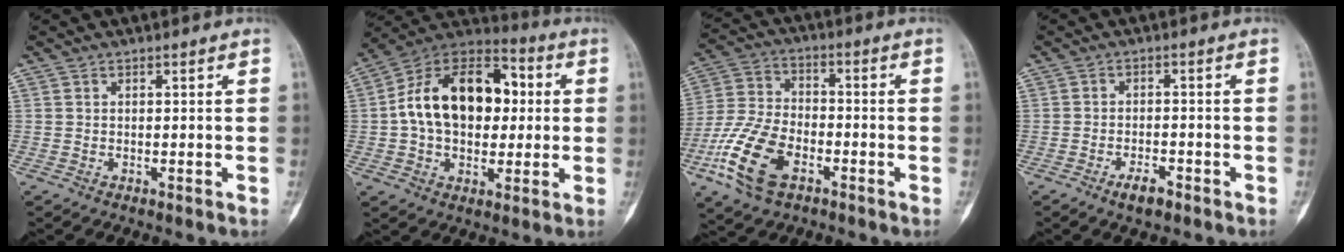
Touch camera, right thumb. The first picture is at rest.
{"total": 20.9, "force": [1.8, 13.7, 15.6], "torque": [-0.227, 0.028, 0.024]}
{"total": 14.7, "force": [-6.4, 8.4, 10.2], "torque": [-0.212, 0.018, -0.128]}
{"total": 3.7, "force": [-2.4, 1.5, 2.5], "torque": [-0.041, 0.012, -0.040]}